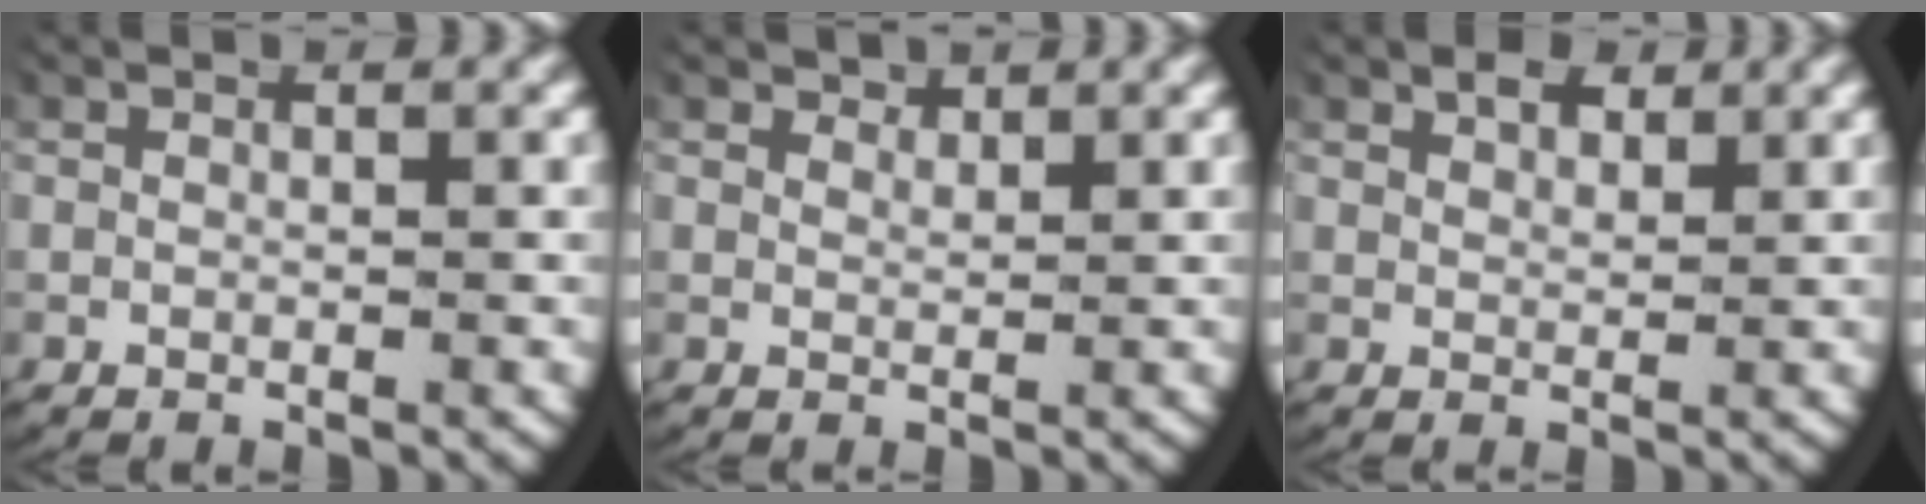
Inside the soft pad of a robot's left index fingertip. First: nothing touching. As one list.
[{"total": 2.0, "force": [2.0, 0.0, 0.1], "torque": [-0.004, -0.007, 0.042]}, {"total": 2.0, "force": [1.8, 0.6, 0.8], "torque": [-0.018, -0.008, 0.034]}]